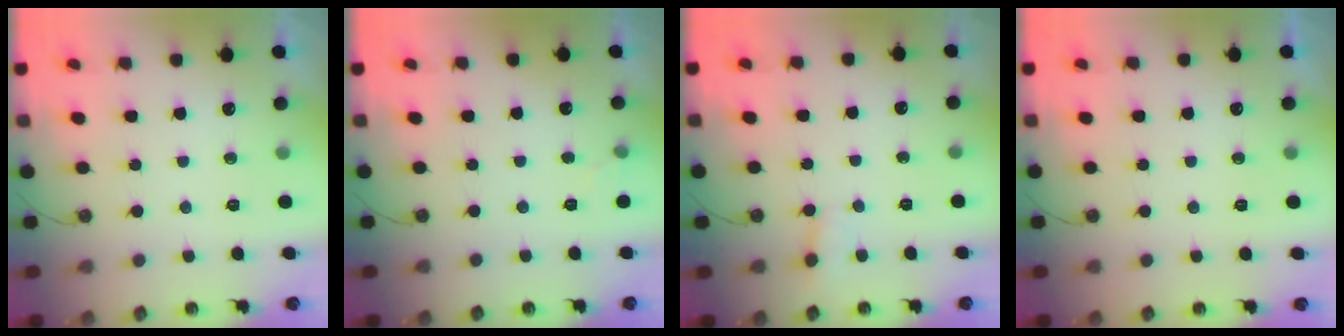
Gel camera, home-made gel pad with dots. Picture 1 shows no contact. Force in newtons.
{"total": 3.4, "press": 3.4, "slide": 0.5}
{"total": 3.7, "press": 3.6, "slide": 0.5}
{"total": 0.0}